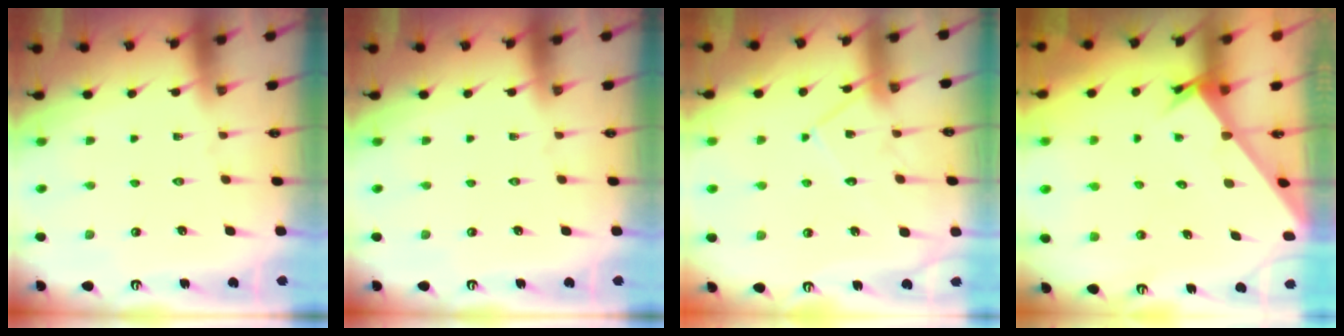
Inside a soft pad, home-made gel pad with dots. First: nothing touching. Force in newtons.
{"total": 0.0}
{"total": 12.1, "press": 12.1, "slide": 1.1}
{"total": 3.1, "press": 3.1, "slide": 0.1}